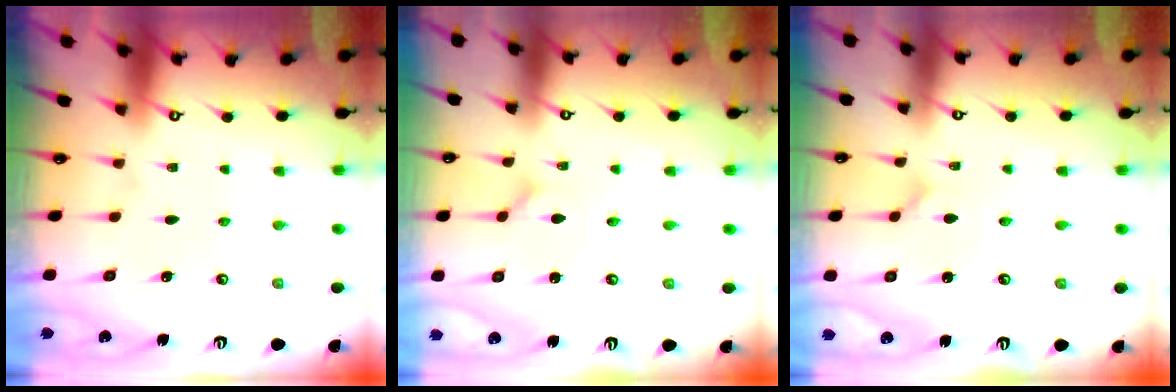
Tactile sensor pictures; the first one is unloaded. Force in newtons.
{"total": 1.6, "press": 1.6, "slide": 0.1}
{"total": 3.3, "press": 3.3, "slide": 0.2}